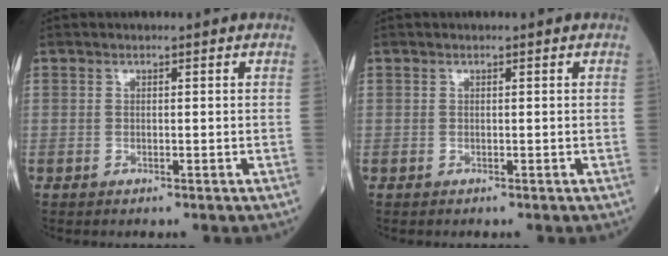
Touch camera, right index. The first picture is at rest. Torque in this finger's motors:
{"motor_torque": [-0.12, 0.01, -0.03, -0.01]}